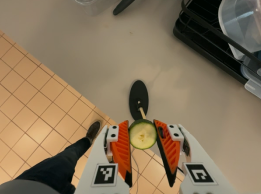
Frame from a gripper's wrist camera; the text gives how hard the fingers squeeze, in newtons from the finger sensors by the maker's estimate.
{"total": 8.4, "left": 8.2, "right": 8.5}